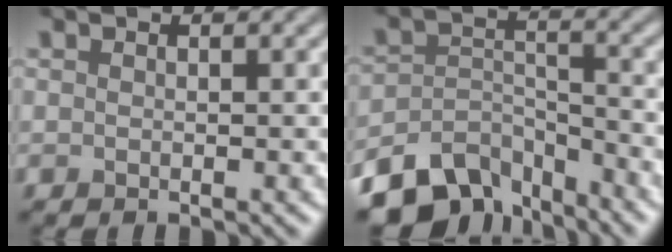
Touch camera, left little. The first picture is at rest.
{"total": 7.6, "force": [-5.9, 3.7, 3.1], "torque": [-0.050, -0.018, -0.104]}